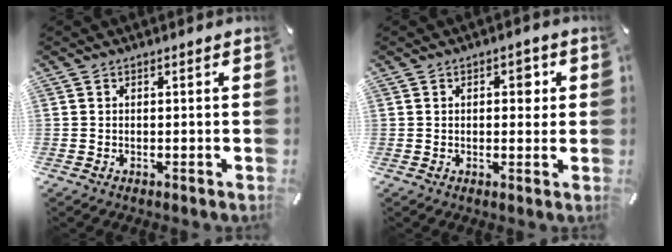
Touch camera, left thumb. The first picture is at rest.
{"total": 4.0, "force": [0.9, 2.2, 3.2], "torque": [-0.026, -0.006, 0.004]}